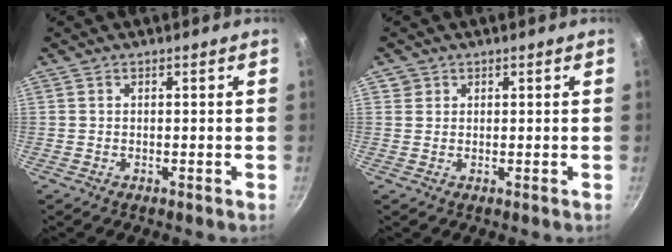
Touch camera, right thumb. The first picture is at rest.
{"total": 1.5, "force": [0.6, 1.4, 0.2], "torque": [0.012, 0.006, 0.007]}